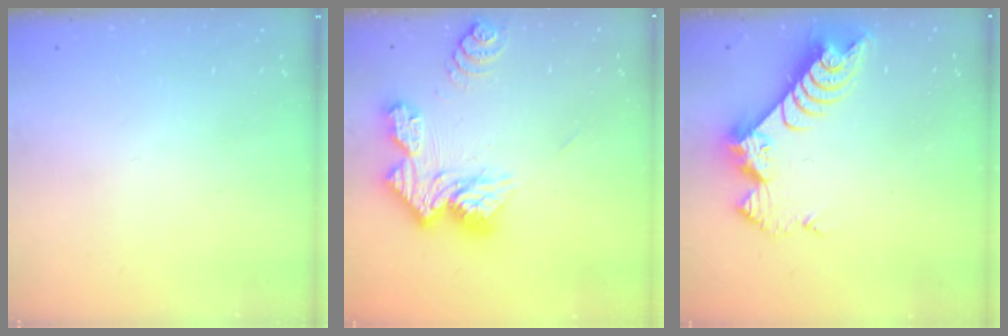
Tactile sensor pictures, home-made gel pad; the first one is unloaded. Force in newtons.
{"total": 15.8, "press": 15.7, "slide": 1.3}
{"total": 9.1, "press": 9.1, "slide": 0.8}